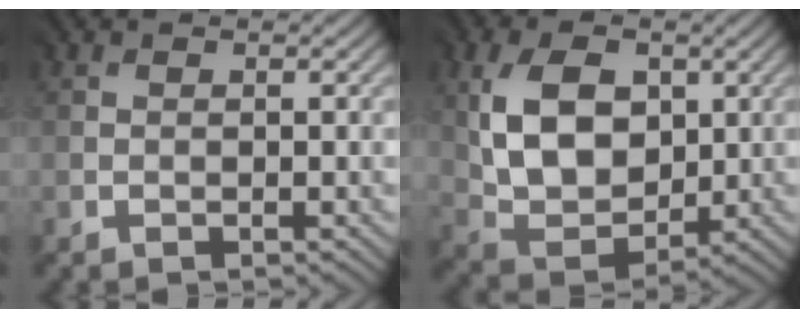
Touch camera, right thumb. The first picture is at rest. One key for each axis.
{"total": 10.0, "fx": 2.6, "fy": 6.8, "fz": 6.8, "tx": -0.155, "ty": 0.000, "tz": 0.052}